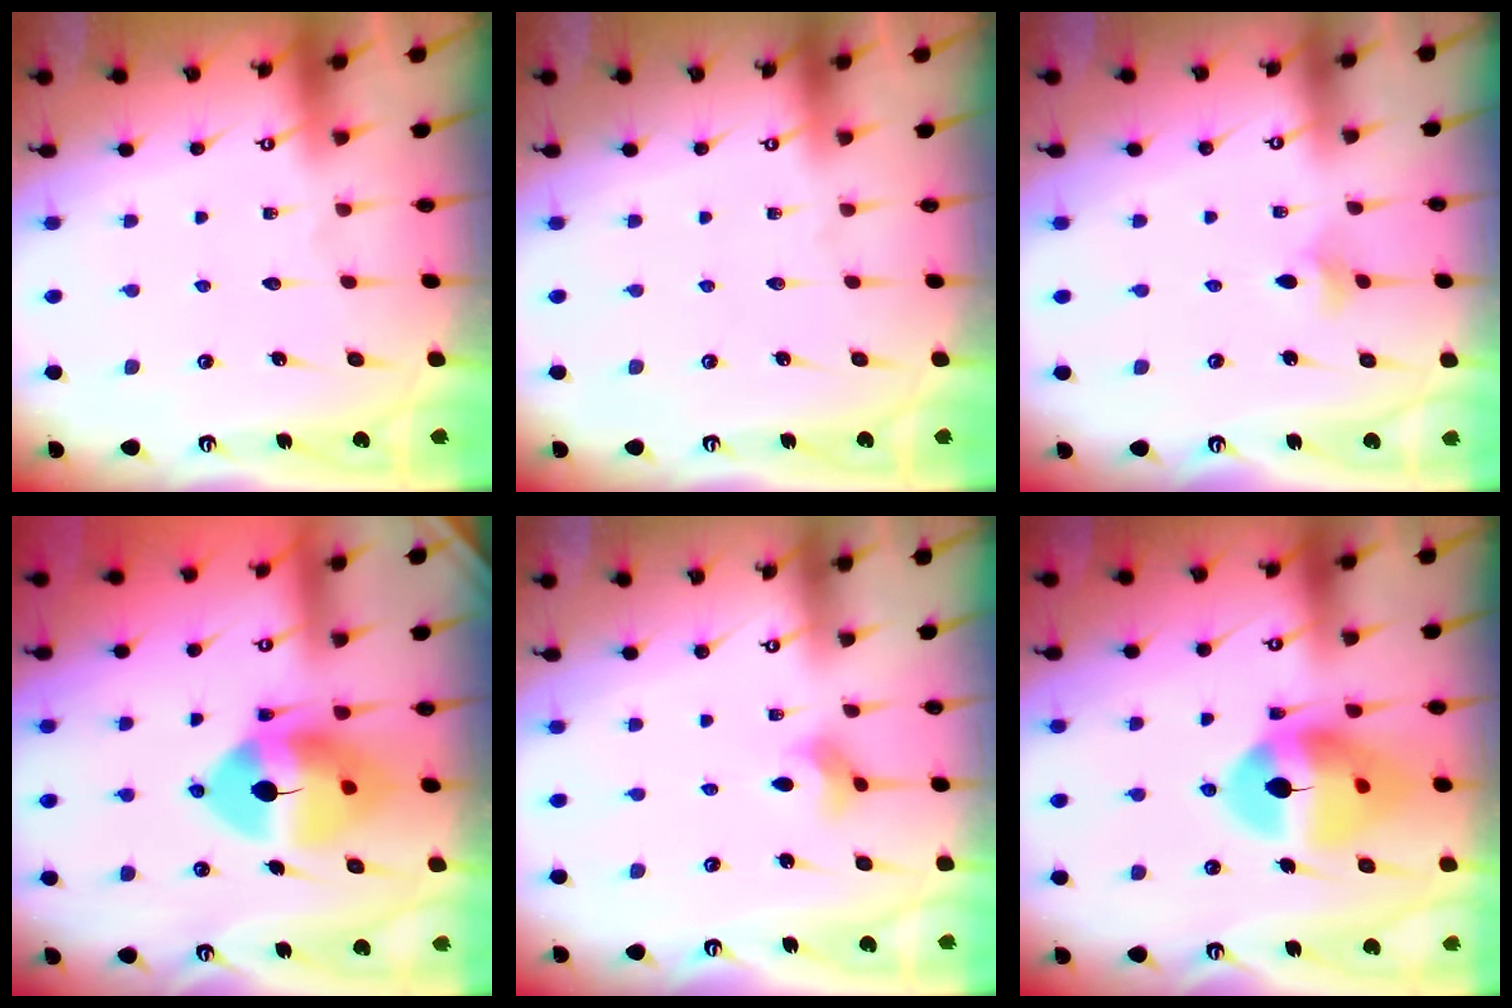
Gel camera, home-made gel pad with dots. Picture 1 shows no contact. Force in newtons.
{"total": 0.0}
{"total": 2.9, "press": 2.9, "slide": 0.6}
{"total": 13.1, "press": 12.9, "slide": 2.3}
{"total": 2.9, "press": 2.9, "slide": 0.3}
{"total": 15.5, "press": 15.3, "slide": 2.2}